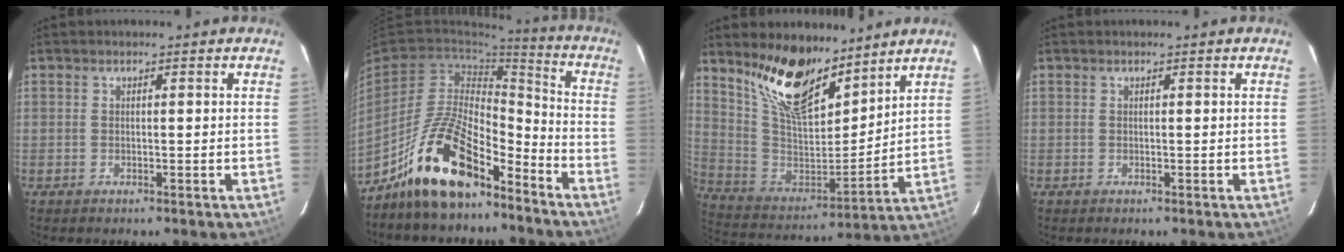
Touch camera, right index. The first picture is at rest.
{"total": 17.2, "force": [-12.0, 6.7, 10.4], "torque": [-0.205, 0.015, -0.212]}
{"total": 17.6, "force": [12.9, 6.8, 10.0], "torque": [-0.195, -0.008, 0.248]}
{"total": 0.0}